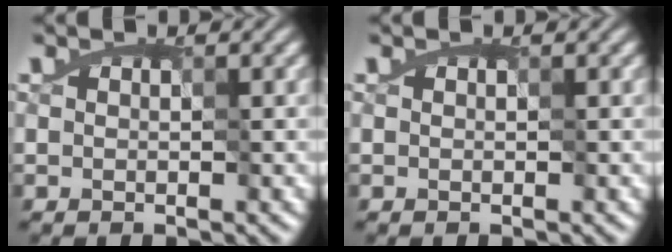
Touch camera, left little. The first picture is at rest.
{"total": 0.0}